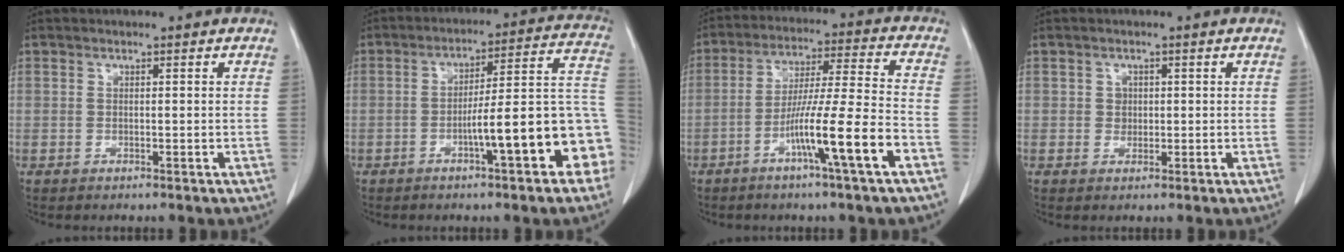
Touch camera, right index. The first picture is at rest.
{"total": 14.7, "force": [-5.3, 1.5, 13.6], "torque": [-0.157, 0.037, -0.071]}
{"total": 12.6, "force": [-5.8, -1.2, 11.1], "torque": [-0.197, -0.001, -0.101]}
{"total": 1.4, "force": [0.2, 1.3, 0.4], "torque": [-0.003, 0.004, 0.006]}